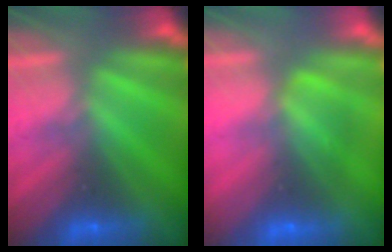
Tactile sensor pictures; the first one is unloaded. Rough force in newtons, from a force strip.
{"total": 2.7}